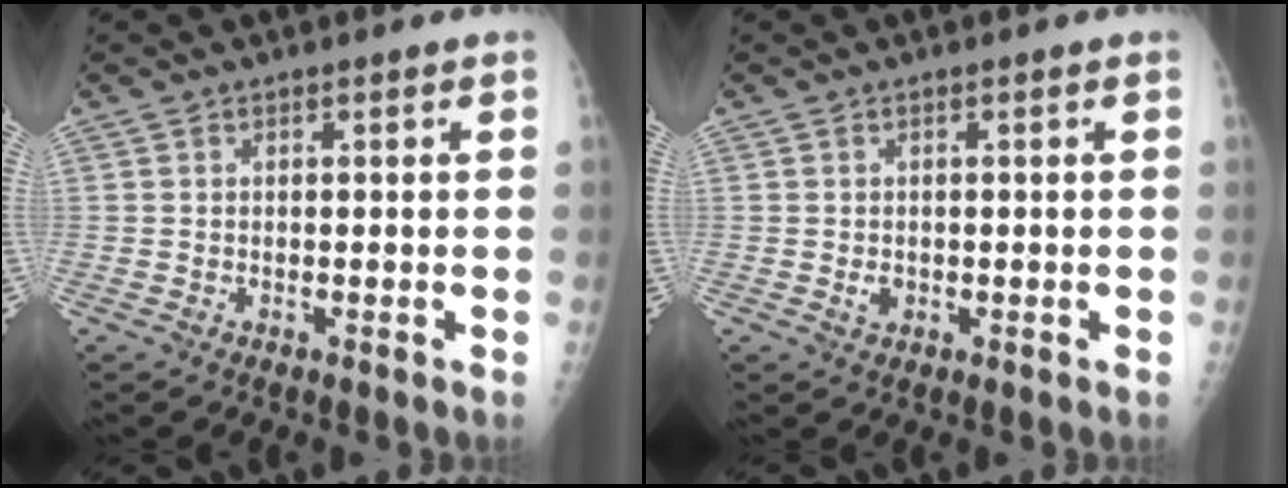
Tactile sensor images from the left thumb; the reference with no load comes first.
{"total": 1.4, "force": [-0.2, 1.1, 0.9], "torque": [-0.008, 0.000, 0.000]}